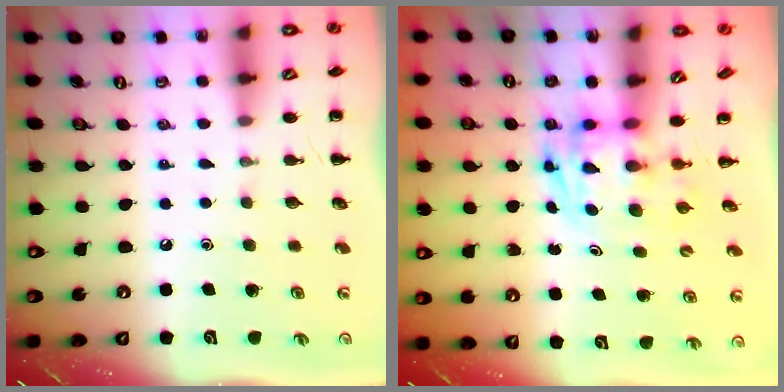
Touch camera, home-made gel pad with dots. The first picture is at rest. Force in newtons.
{"total": 2.8, "press": 2.8, "slide": 0.5}